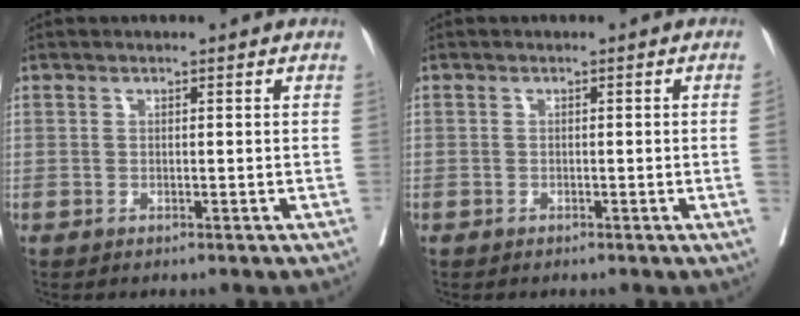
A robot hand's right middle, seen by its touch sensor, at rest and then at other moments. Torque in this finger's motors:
{"motor_torque": [0.15, -0.13, -0.65, -0.21]}